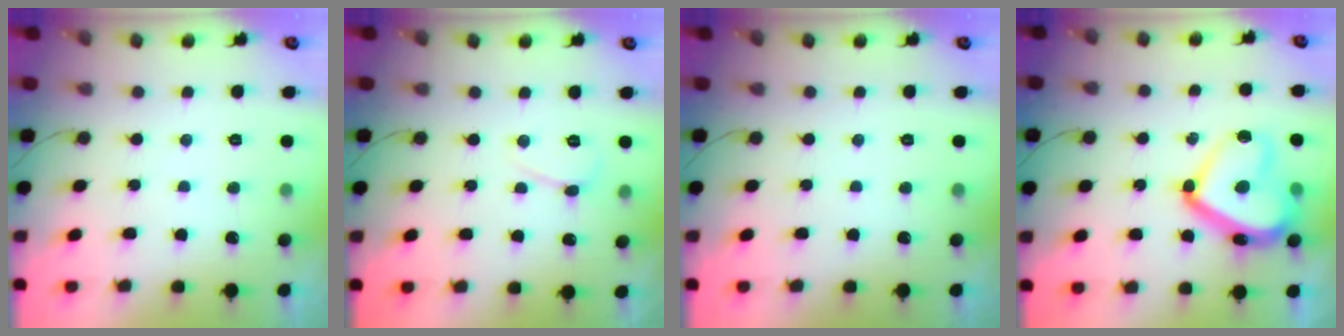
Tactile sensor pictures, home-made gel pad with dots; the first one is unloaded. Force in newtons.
{"total": 4.0, "press": 3.9, "slide": 0.5}
{"total": 0.0}
{"total": 18.2, "press": 18.1, "slide": 1.5}